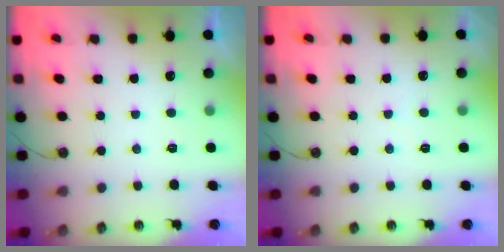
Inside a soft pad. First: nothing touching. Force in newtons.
{"total": 2.1, "press": 2.0, "slide": 0.4}